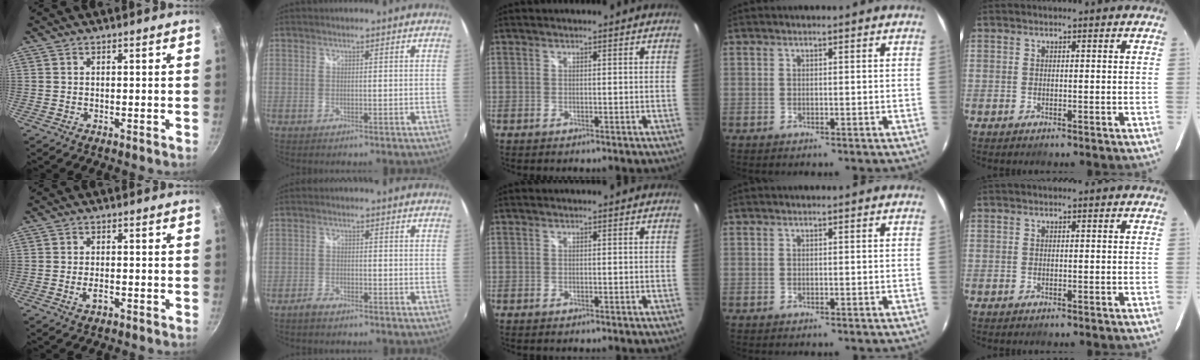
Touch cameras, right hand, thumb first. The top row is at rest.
{"thumb": {"total": 2.5, "force": [-1.0, 1.2, 1.9], "torque": [-0.035, 0.008, -0.020]}, "index": {"total": 2.6, "force": [-2.3, 0.7, 1.1], "torque": [-0.035, -0.001, -0.046]}}